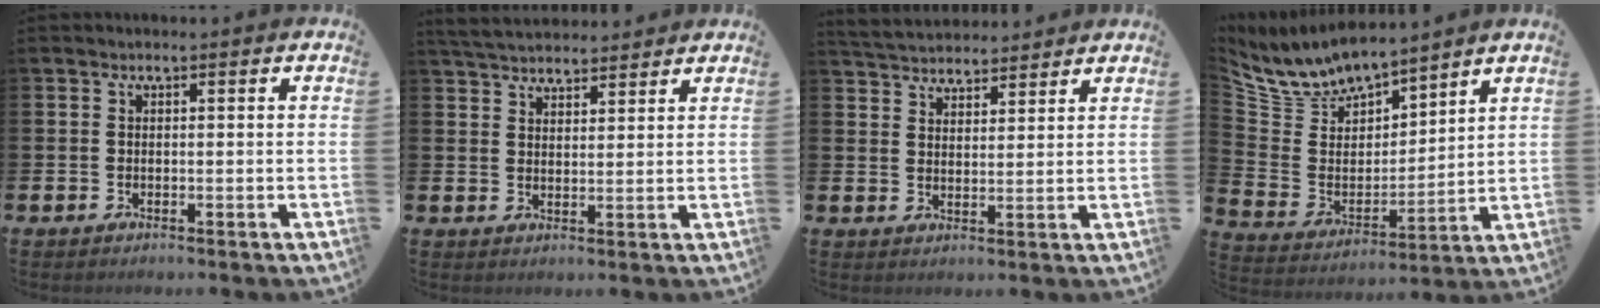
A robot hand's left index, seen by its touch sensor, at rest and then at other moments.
{"total": 4.5, "force": [4.4, 0.9, 0.3], "torque": [-0.021, -0.018, 0.081]}
{"total": 4.5, "force": [4.4, 0.9, -0.3], "torque": [-0.011, -0.023, 0.080]}
{"total": 8.6, "force": [8.3, 2.0, 1.1], "torque": [-0.071, -0.061, 0.150]}